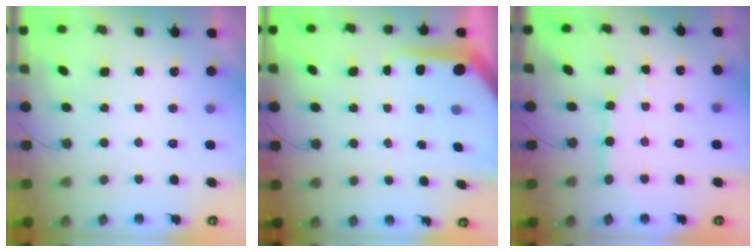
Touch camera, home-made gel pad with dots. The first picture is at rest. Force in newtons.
{"total": 6.7, "press": 6.7, "slide": 0.3}
{"total": 7.6, "press": 7.5, "slide": 0.8}